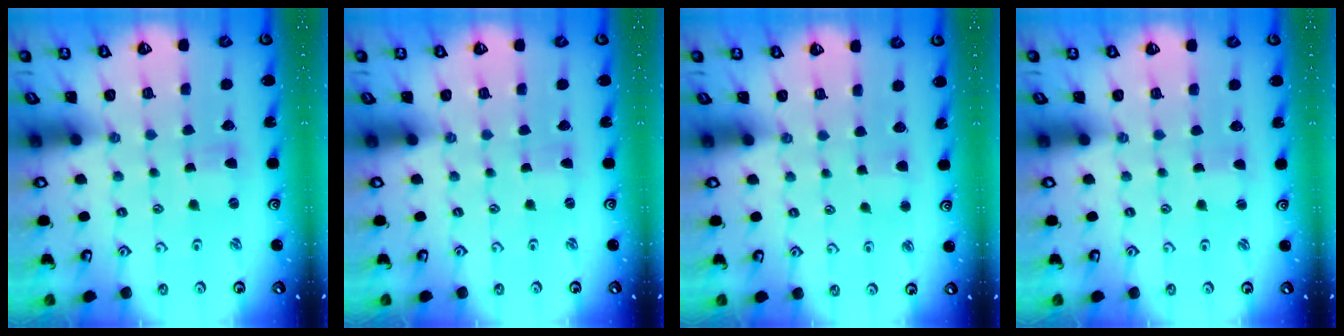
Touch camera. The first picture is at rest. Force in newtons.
{"total": 0.0}
{"total": 2.6, "press": 2.6, "slide": 0.4}
{"total": 0.5, "press": 0.5, "slide": 0.1}